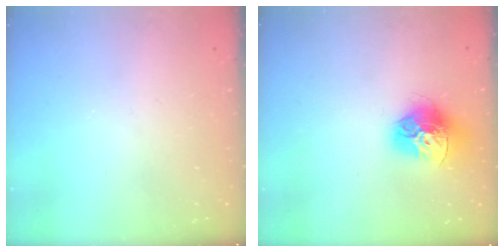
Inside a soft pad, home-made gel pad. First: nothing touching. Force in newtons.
{"total": 15.3, "press": 15.2, "slide": 1.7}